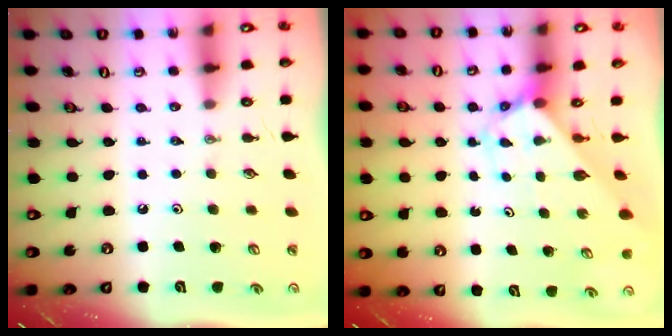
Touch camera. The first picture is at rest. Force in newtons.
{"total": 2.5, "press": 2.5, "slide": 0.2}